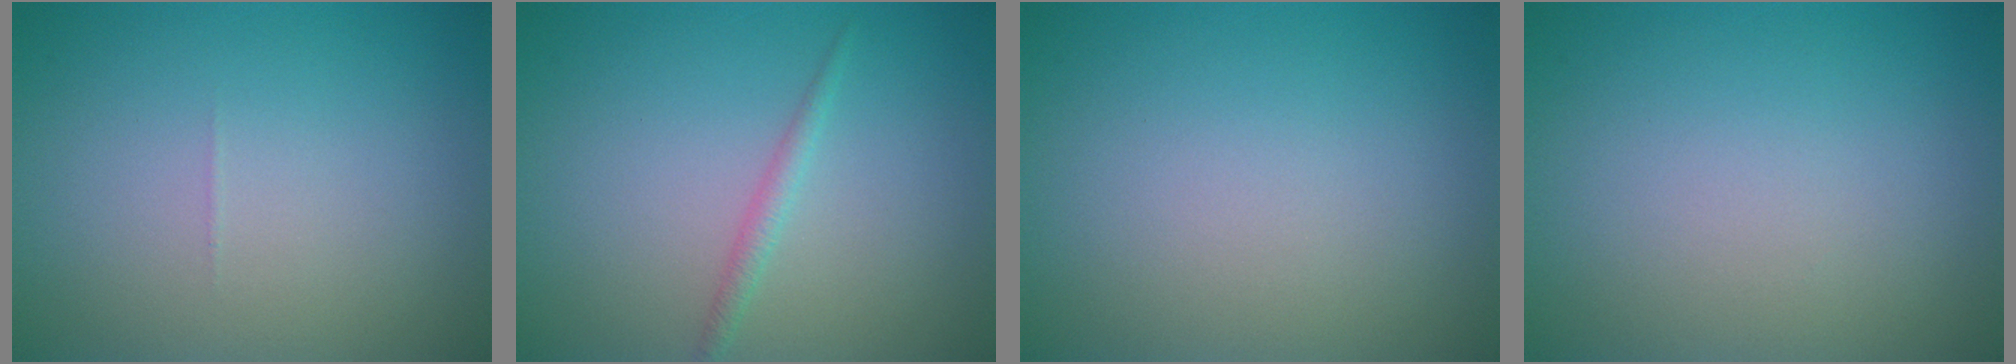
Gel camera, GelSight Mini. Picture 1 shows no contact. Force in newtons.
{"total": 1.2, "press": 1.2, "slide": 0.0}
{"total": 0.0}
{"total": 0.0}